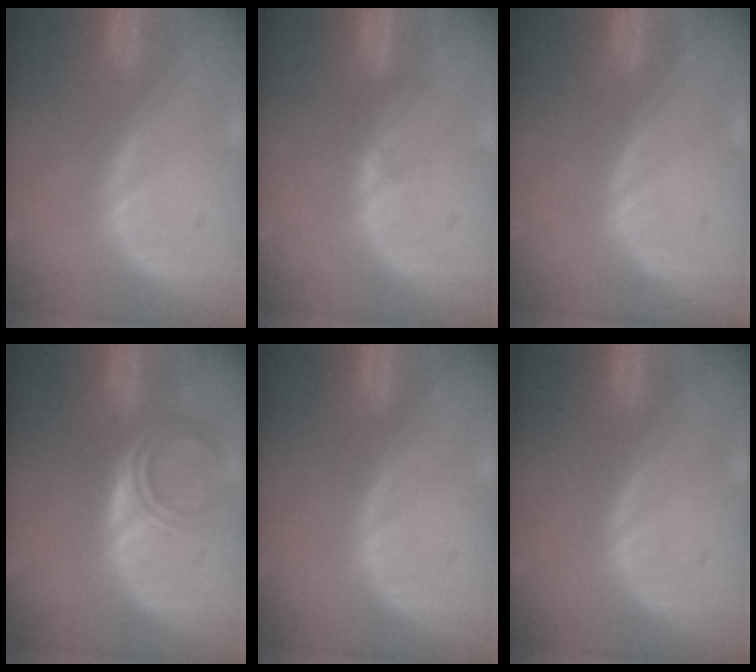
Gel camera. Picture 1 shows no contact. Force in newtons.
{"total": 1.3, "press": 1.2, "slide": 0.2}
{"total": 0.0}
{"total": 4.7, "press": 4.0, "slide": 2.4}
{"total": 0.5, "press": 0.0, "slide": 0.5}
{"total": 0.0}